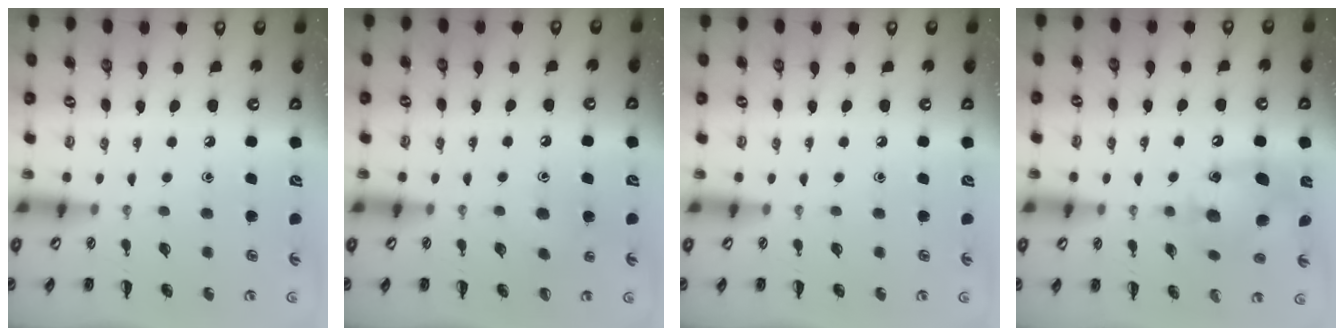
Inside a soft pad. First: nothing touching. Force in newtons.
{"total": 6.9, "press": 6.7, "slide": 1.9}
{"total": 0.0}
{"total": 11.8, "press": 11.6, "slide": 1.7}